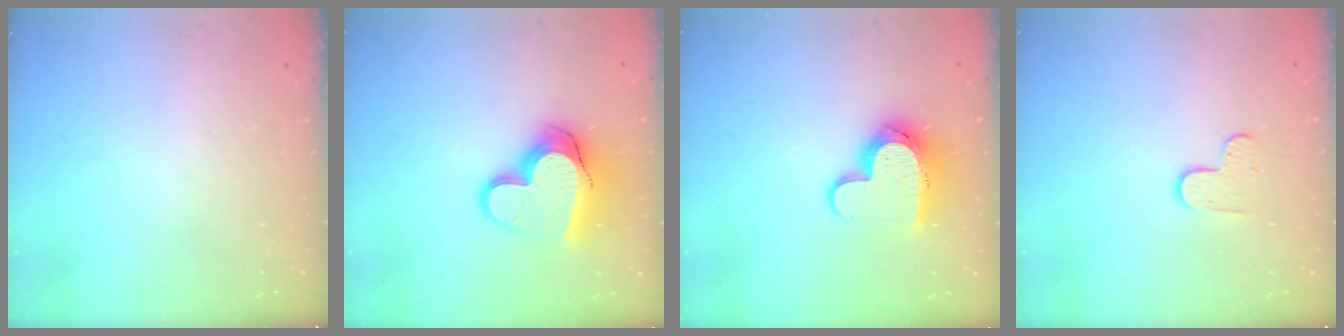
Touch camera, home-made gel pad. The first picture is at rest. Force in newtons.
{"total": 16.2, "press": 16.2, "slide": 1.3}
{"total": 12.4, "press": 12.3, "slide": 1.0}
{"total": 5.5, "press": 5.5, "slide": 0.4}